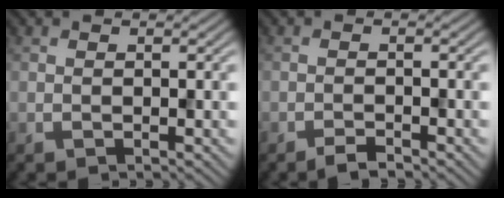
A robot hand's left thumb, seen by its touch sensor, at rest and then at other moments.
{"total": 1.5, "force": [-1.3, 0.2, 0.7], "torque": [-0.010, 0.002, -0.026]}